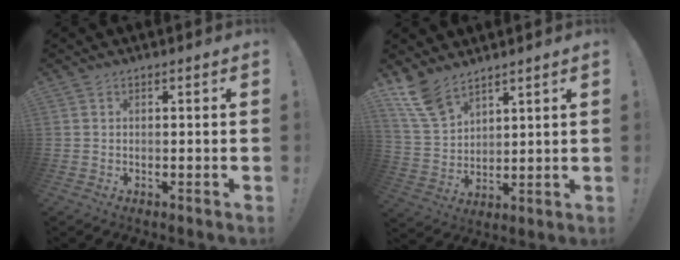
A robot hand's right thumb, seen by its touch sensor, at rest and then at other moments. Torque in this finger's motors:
{"motor_torque": [-0.10, 0.08, 0.52, 0.60, 0.00]}